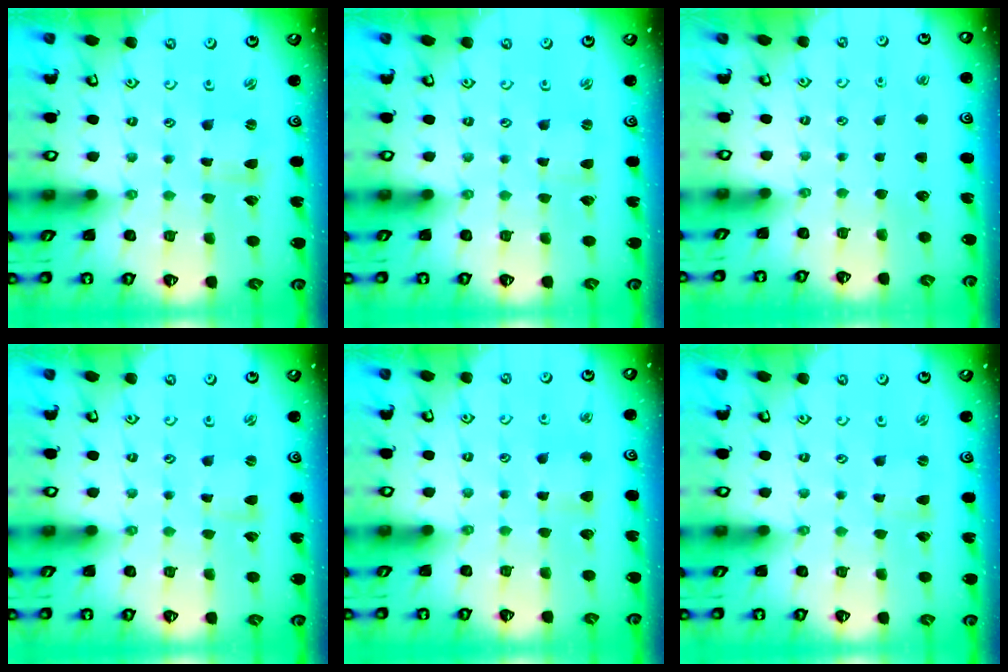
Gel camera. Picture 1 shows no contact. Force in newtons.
{"total": 1.4, "press": 1.4, "slide": 0.2}
{"total": 0.0}
{"total": 0.9, "press": 0.9, "slide": 0.0}
{"total": 4.7, "press": 4.7, "slide": 0.5}
{"total": 1.4, "press": 1.4, "slide": 0.2}